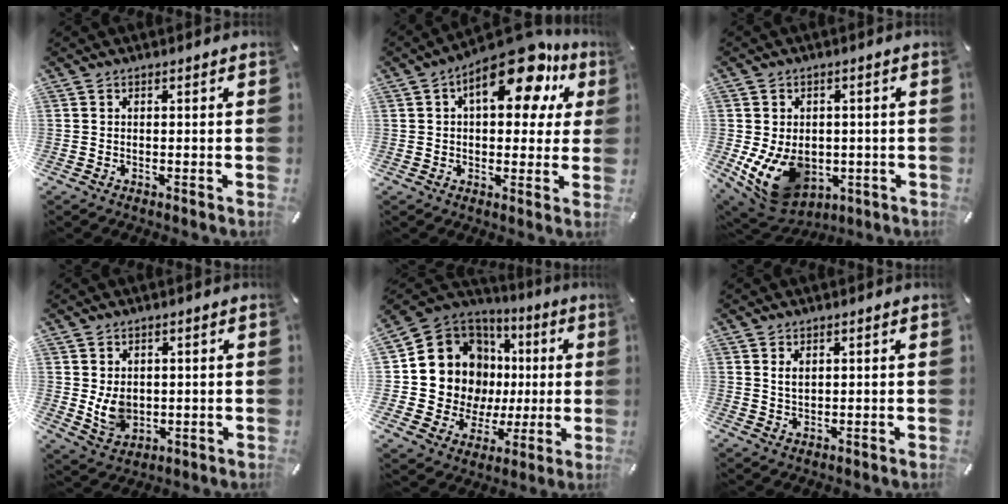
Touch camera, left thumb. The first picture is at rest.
{"total": 16.7, "force": [8.2, 7.7, 12.4], "torque": [-0.171, -0.037, 0.131]}
{"total": 12.6, "force": [-3.3, 9.6, 7.5], "torque": [-0.147, 0.002, -0.054]}
{"total": 6.5, "force": [0.8, 5.4, 3.5], "torque": [-0.072, -0.009, 0.011]}
{"total": 15.4, "force": [2.3, 14.1, 5.8], "torque": [-0.104, -0.043, 0.065]}
{"total": 2.2, "force": [1.0, 1.4, 1.4], "torque": [-0.031, 0.002, 0.018]}